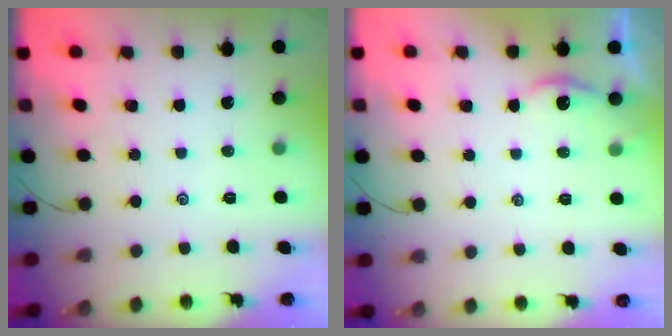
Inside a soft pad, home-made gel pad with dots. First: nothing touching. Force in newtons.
{"total": 2.4, "press": 2.4, "slide": 0.1}